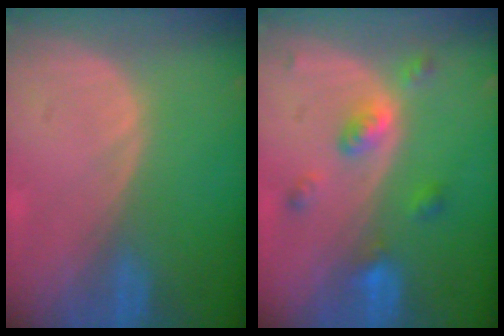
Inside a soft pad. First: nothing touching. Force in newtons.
{"total": 5.2, "press": 4.5, "slide": 2.5}